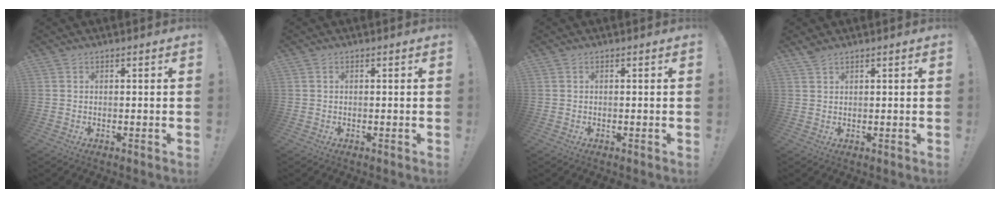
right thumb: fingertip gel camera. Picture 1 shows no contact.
{"total": 0.0}
{"total": 0.0}
{"total": 2.0, "force": [1.6, 0.5, 1.1], "torque": [-0.022, -0.007, 0.030]}